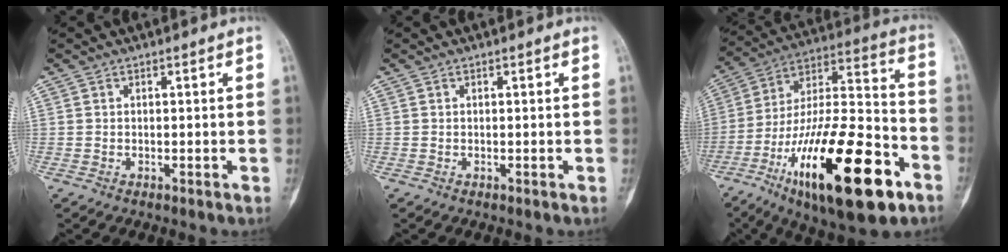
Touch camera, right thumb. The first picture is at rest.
{"total": 0.0}
{"total": 30.8, "force": [-14.1, 10.8, 25.2], "torque": [-0.421, 0.063, -0.226]}